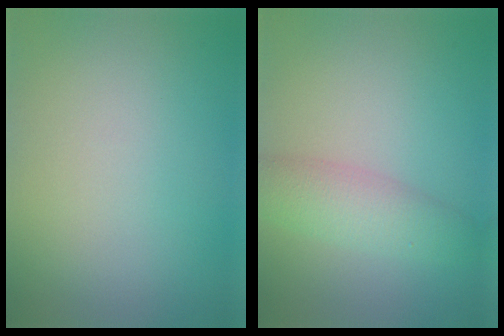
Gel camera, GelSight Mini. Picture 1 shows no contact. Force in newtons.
{"total": 3.8, "press": 3.8, "slide": 0.0}